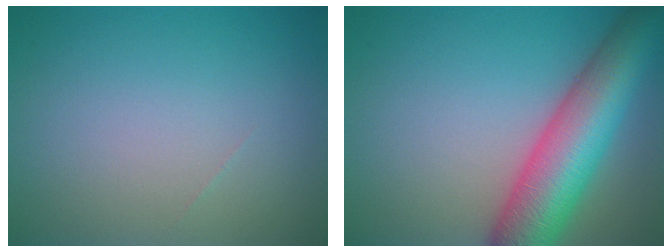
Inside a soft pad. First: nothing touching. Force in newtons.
{"total": 10.1, "press": 10.1, "slide": 0.5}